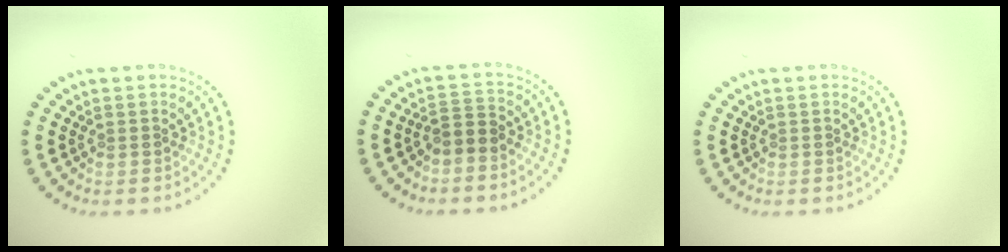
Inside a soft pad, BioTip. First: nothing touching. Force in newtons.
{"total": 2.0, "press": 1.6, "slide": 1.2}
{"total": 0.0}